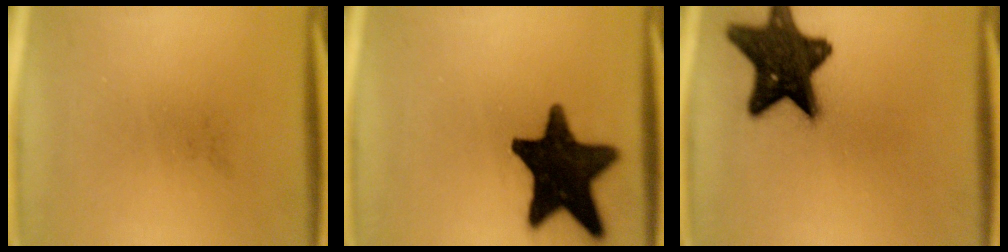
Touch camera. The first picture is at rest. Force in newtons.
{"total": 18.5}
{"total": 16.7}